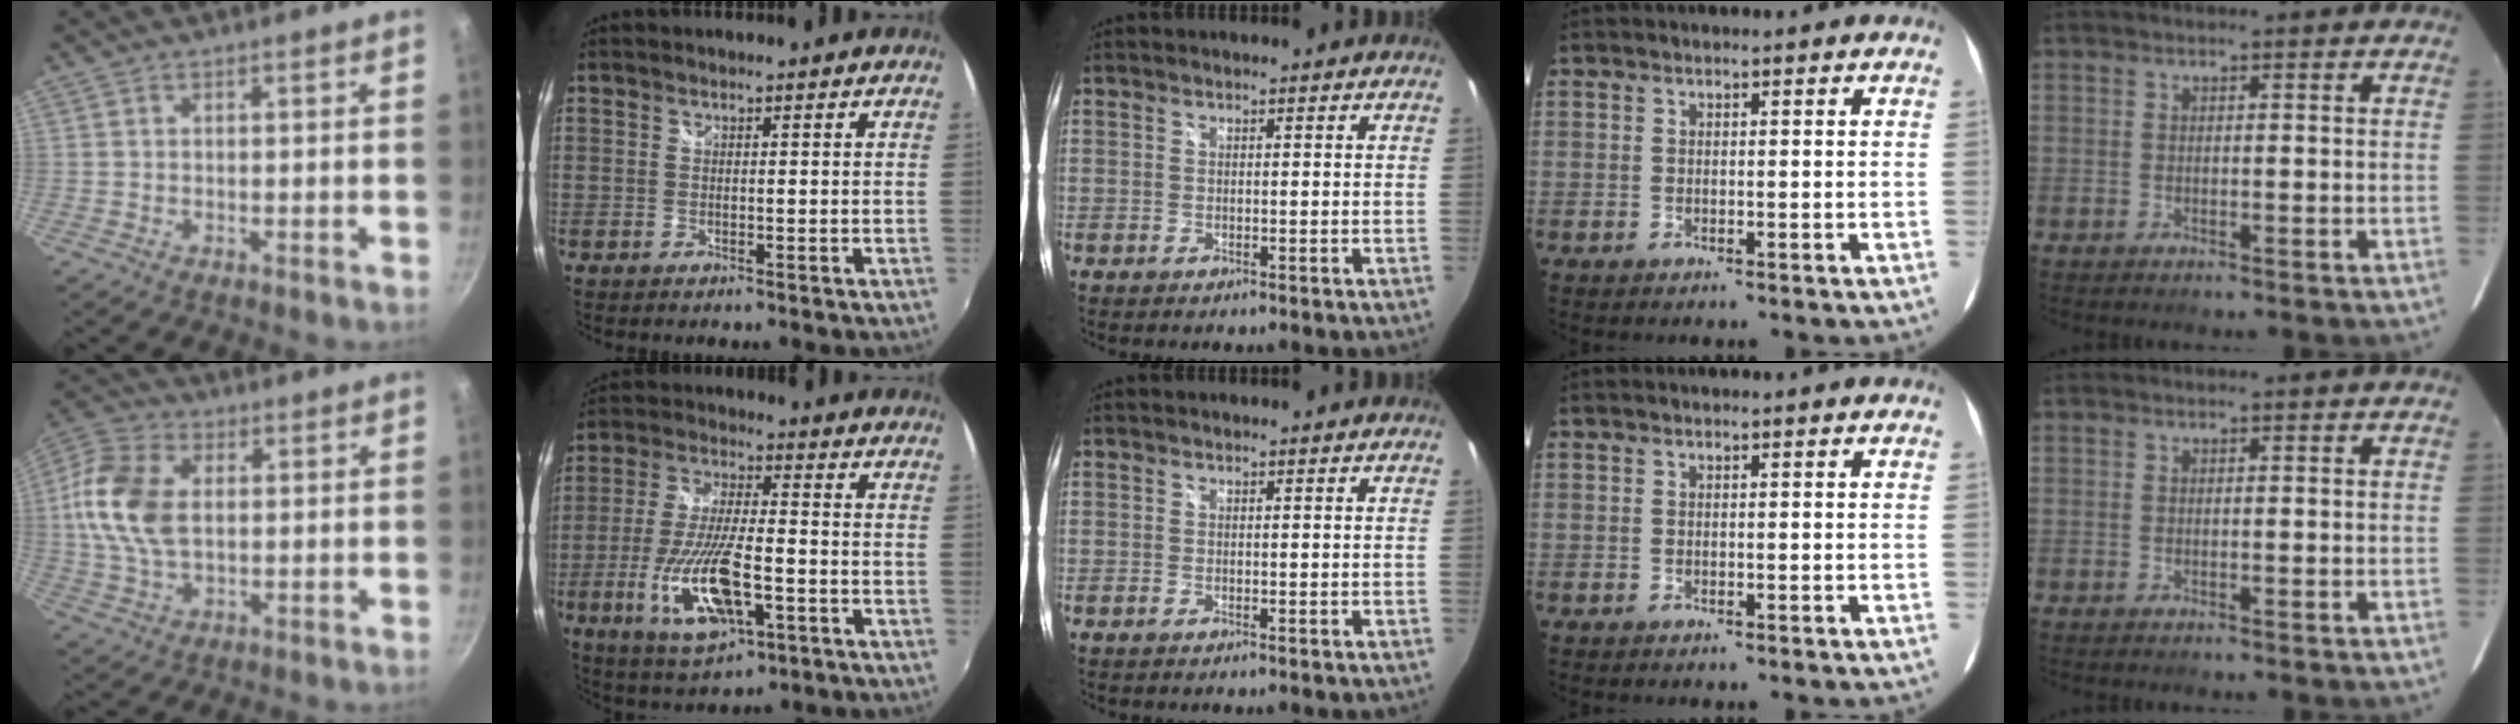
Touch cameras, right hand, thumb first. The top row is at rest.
{"thumb": {"total": 13.3, "force": [1.3, 8.4, 10.3], "torque": [-0.195, 0.012, 0.013]}, "index": {"total": 15.8, "force": [-5.4, 5.6, 13.8], "torque": [-0.286, -0.018, -0.095]}}